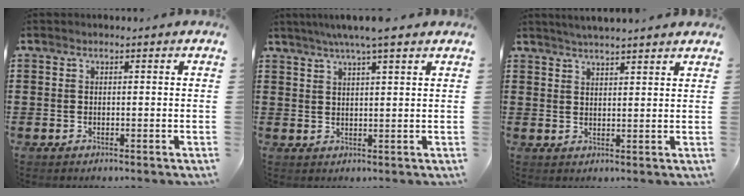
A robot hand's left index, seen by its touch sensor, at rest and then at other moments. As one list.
[{"total": 4.7, "force": [3.7, 0.1, 2.9], "torque": [-0.065, -0.001, 0.066]}, {"total": 2.6, "force": [2.5, -0.4, 0.5], "torque": [-0.016, -0.006, 0.046]}]